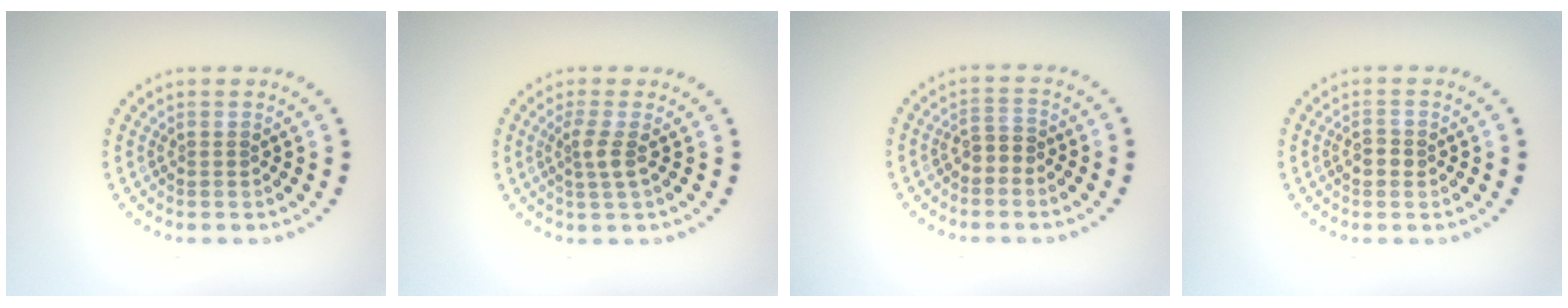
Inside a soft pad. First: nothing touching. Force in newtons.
{"total": 1.8, "press": 1.4, "slide": 1.2}
{"total": 1.6, "press": 1.3, "slide": 0.8}
{"total": 1.2, "press": 1.2, "slide": 0.1}